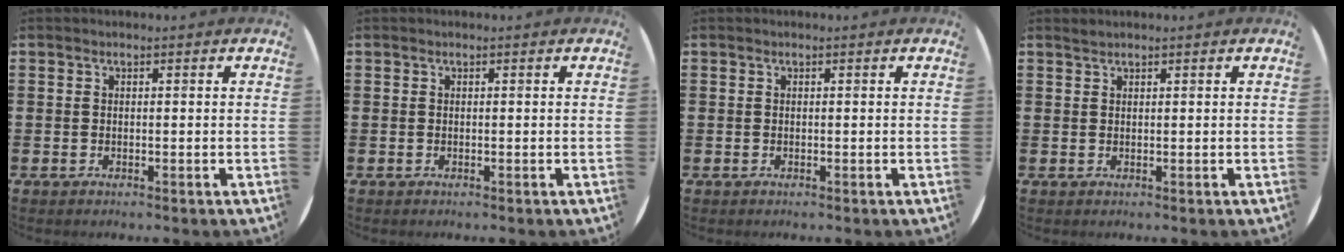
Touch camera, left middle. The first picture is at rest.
{"total": 0.0}
{"total": 0.0}
{"total": 0.6, "force": [0.6, -0.1, 0.0], "torque": [0.000, 0.000, 0.012]}